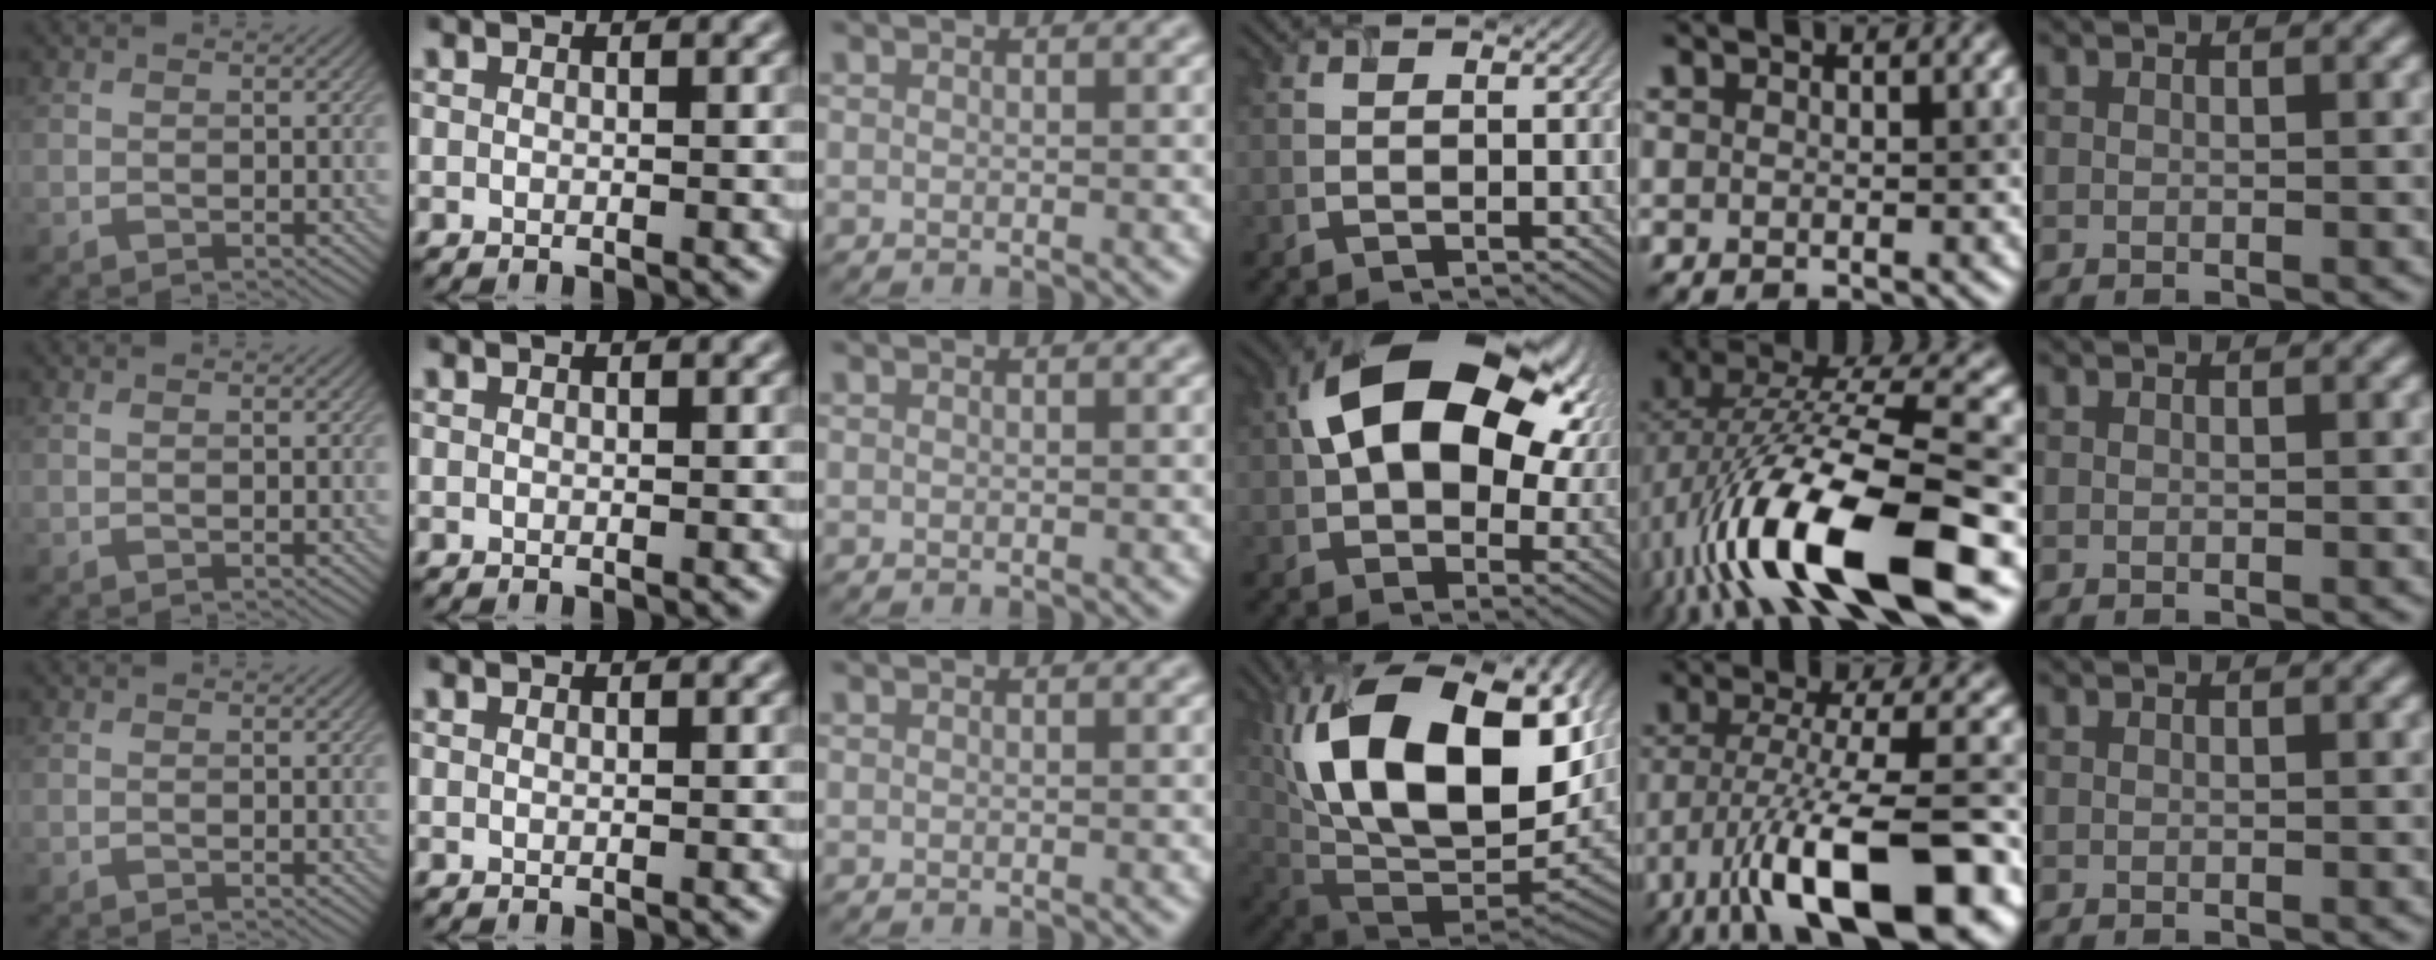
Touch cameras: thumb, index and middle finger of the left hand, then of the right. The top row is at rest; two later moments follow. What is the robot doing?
{"motion": "extract", "object": "airpods case & airpods"}